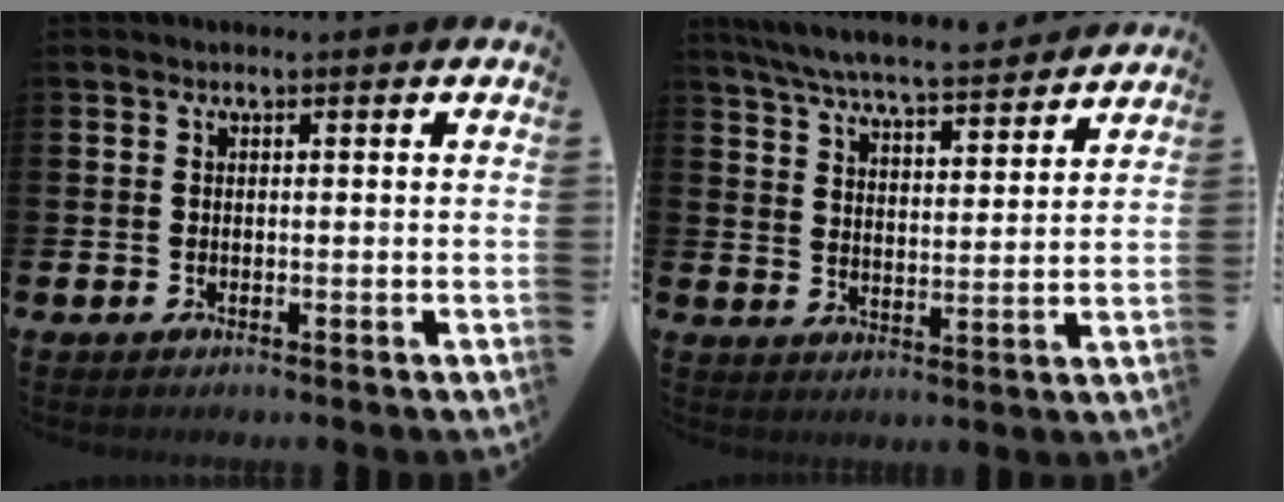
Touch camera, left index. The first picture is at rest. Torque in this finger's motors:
{"motor_torque": [0.93, -1.21, 0.62, 0.20]}